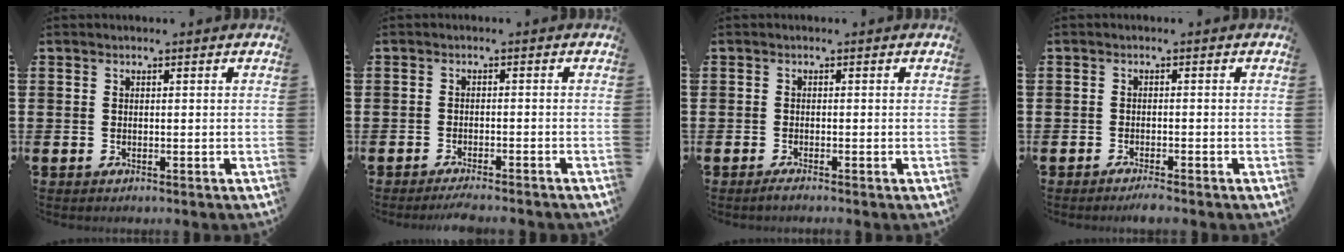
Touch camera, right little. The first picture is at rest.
{"total": 1.6, "force": [-1.5, -0.2, 0.6], "torque": [-0.009, 0.003, -0.027]}
{"total": 0.8, "force": [-0.6, -0.1, 0.6], "torque": [-0.010, -0.002, -0.011]}
{"total": 1.4, "force": [-1.2, 0.0, 0.6], "torque": [-0.011, 0.001, -0.024]}